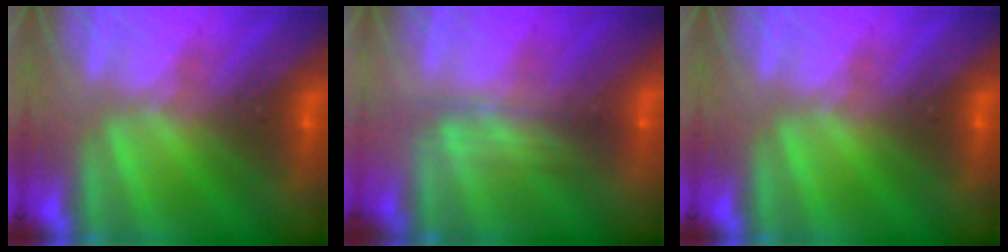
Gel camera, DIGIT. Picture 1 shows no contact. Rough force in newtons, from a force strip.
{"total": 2.4}
{"total": 0.0}